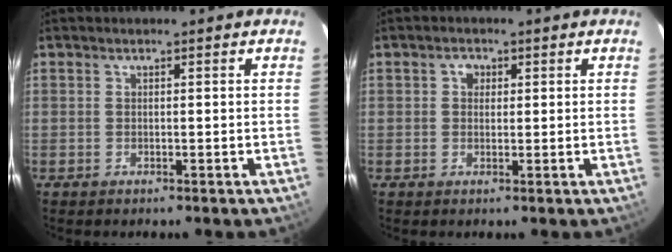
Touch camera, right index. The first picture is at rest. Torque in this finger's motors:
{"motor_torque": [0.11, -0.02, 0.06, 0.02]}